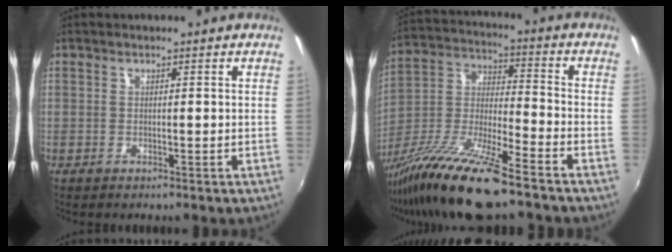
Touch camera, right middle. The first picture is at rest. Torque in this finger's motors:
{"motor_torque": [1.08, -1.06, 0.79, 0.21]}